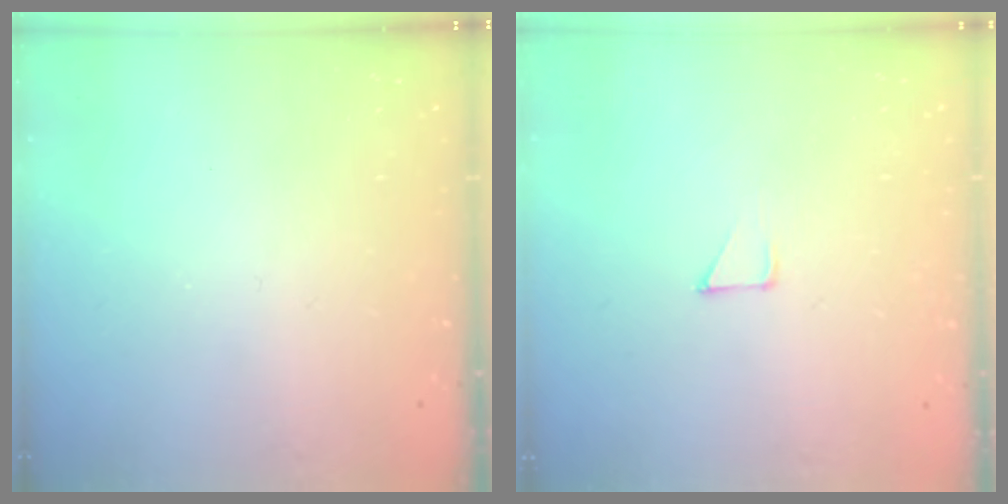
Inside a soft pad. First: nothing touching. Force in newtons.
{"total": 2.8, "press": 2.8, "slide": 0.2}